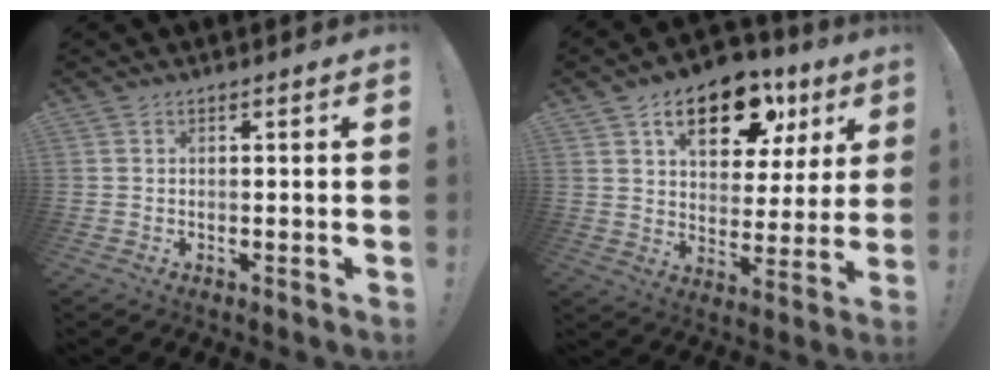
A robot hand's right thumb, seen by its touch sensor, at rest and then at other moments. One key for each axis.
{"total": 17.0, "fx": 9.4, "fy": 9.2, "fz": 10.9, "tx": -0.156, "ty": -0.042, "tz": 0.158}